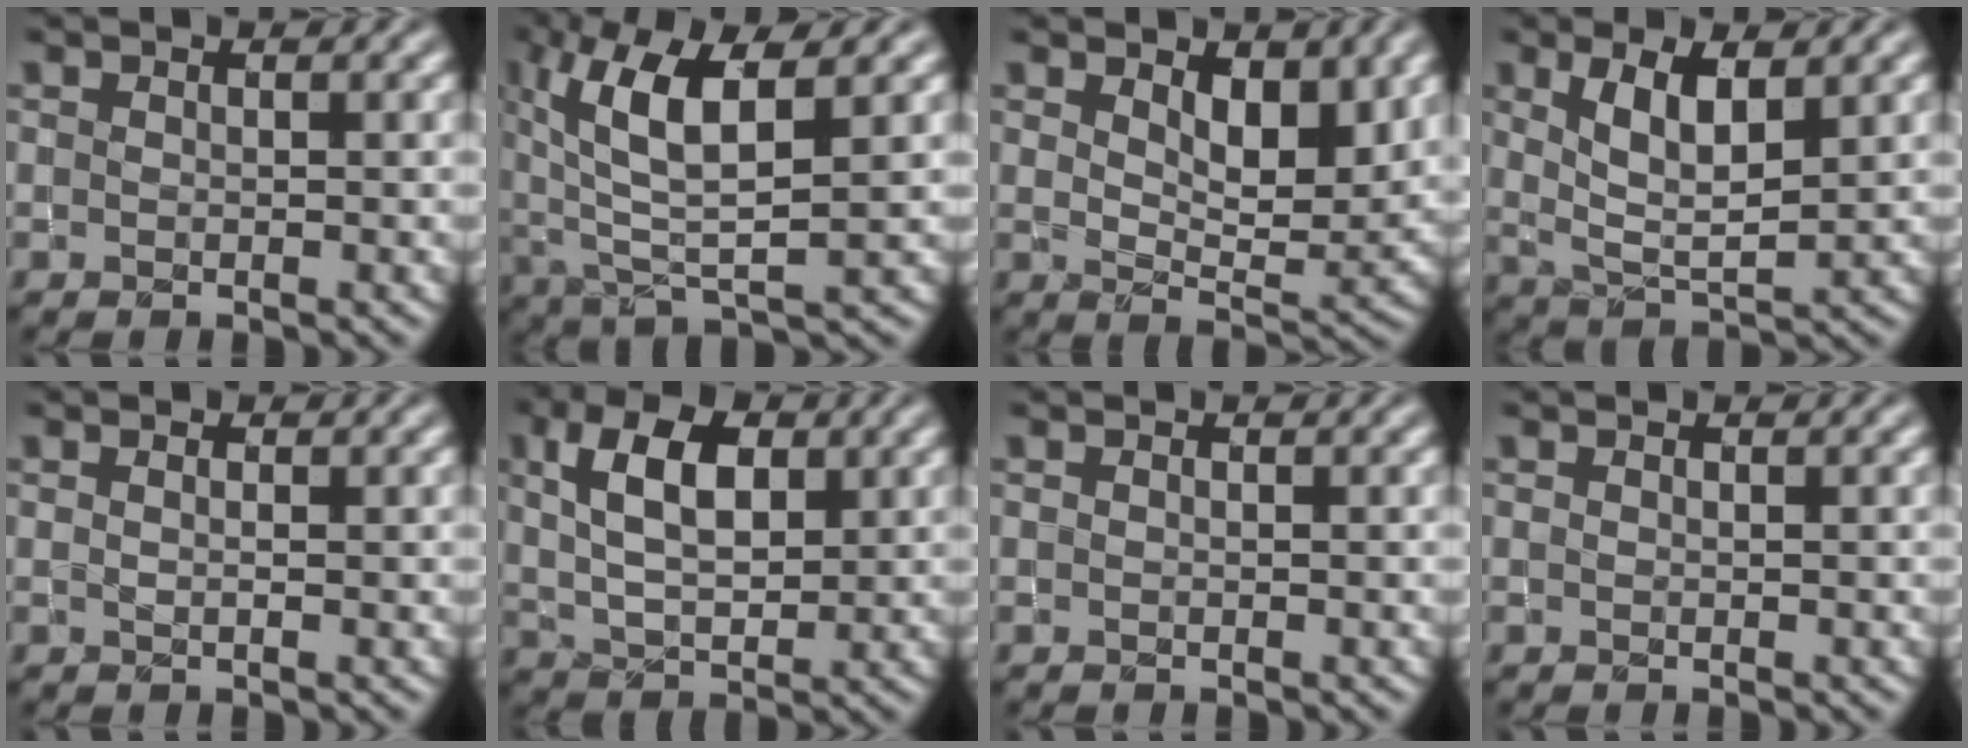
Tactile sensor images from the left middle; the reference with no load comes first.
{"total": 7.8, "force": [2.7, 2.4, 6.9], "torque": [-0.133, 0.010, 0.046]}
{"total": 4.4, "force": [2.2, 2.0, 3.2], "torque": [-0.051, -0.011, 0.038]}
{"total": 4.7, "force": [2.0, 1.8, 3.8], "torque": [-0.078, -0.003, 0.038]}
{"total": 0.6, "force": [0.4, 0.2, 0.5], "torque": [-0.007, -0.004, 0.005]}
{"total": 6.7, "force": [2.4, 3.8, 4.9], "torque": [-0.095, 0.010, 0.039]}
{"total": 0.0}
{"total": 0.0}